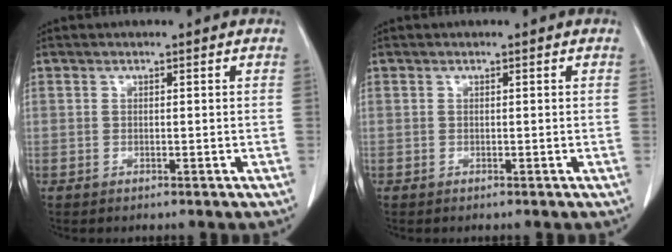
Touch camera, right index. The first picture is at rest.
{"total": 0.0}